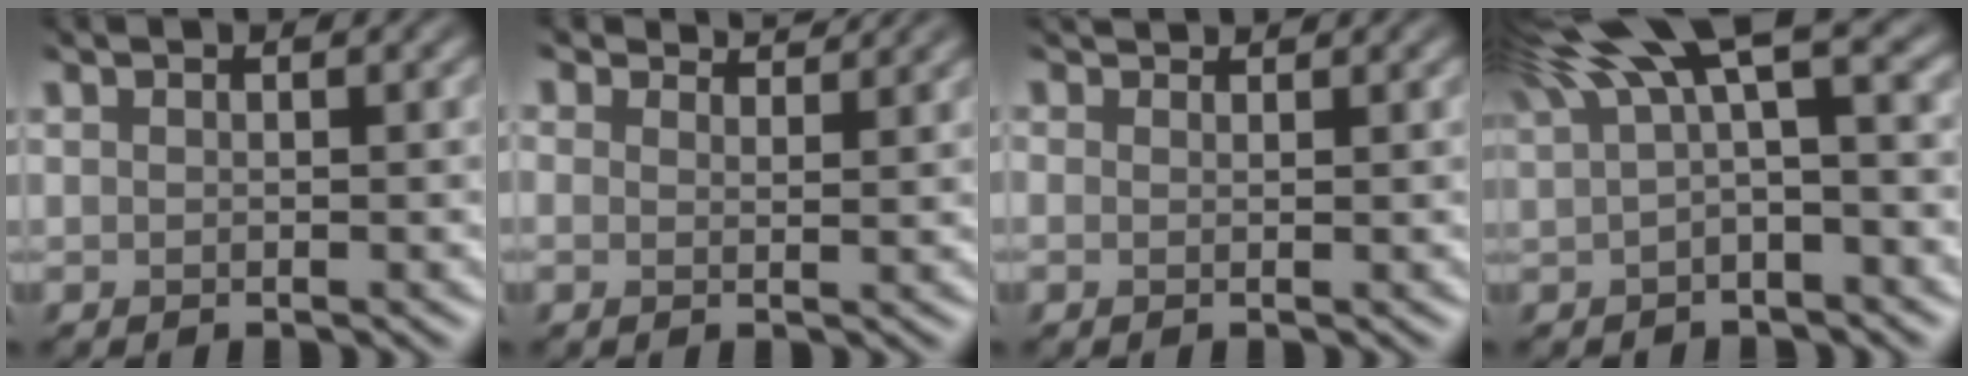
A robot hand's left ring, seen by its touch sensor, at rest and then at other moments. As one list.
[{"total": 2.4, "force": [2.4, -0.1, -0.3], "torque": [-0.011, -0.007, 0.030]}, {"total": 0.9, "force": [0.4, -0.4, -0.7], "torque": [0.004, -0.005, 0.015]}, {"total": 7.1, "force": [2.7, 2.5, 6.1], "torque": [-0.143, 0.010, 0.063]}]